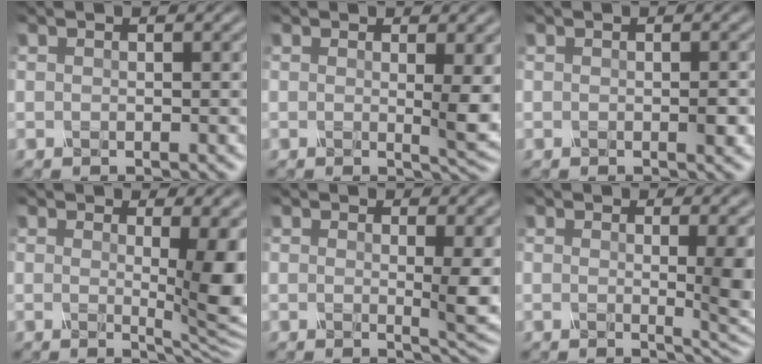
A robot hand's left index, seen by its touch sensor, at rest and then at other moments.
{"total": 2.6, "force": [0.7, 0.4, 2.5], "torque": [-0.036, -0.010, 0.010]}
{"total": 0.9, "force": [-0.3, 0.3, 0.7], "torque": [-0.014, -0.003, -0.003]}
{"total": 7.3, "force": [1.0, 1.9, 7.0], "torque": [-0.088, -0.011, 0.015]}
{"total": 3.0, "force": [0.8, 0.6, 2.9], "torque": [-0.041, -0.010, 0.012]}
{"total": 4.2, "force": [0.7, 1.2, 4.0], "torque": [-0.043, -0.011, 0.009]}